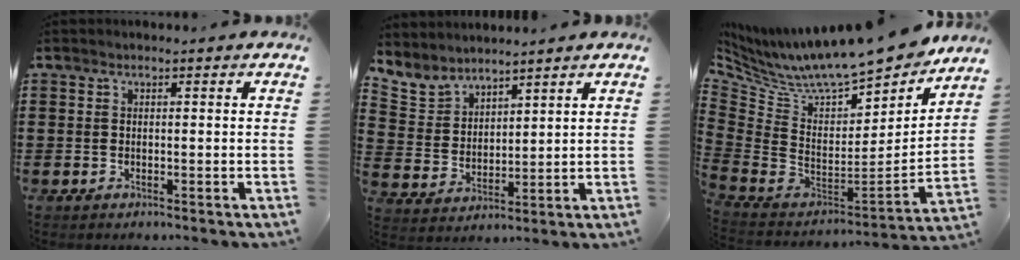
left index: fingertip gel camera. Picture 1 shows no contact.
{"total": 5.4, "force": [4.9, 2.2, 0.3], "torque": [-0.032, -0.022, 0.092]}
{"total": 10.0, "force": [8.8, 1.7, 4.4], "torque": [-0.109, -0.077, 0.146]}